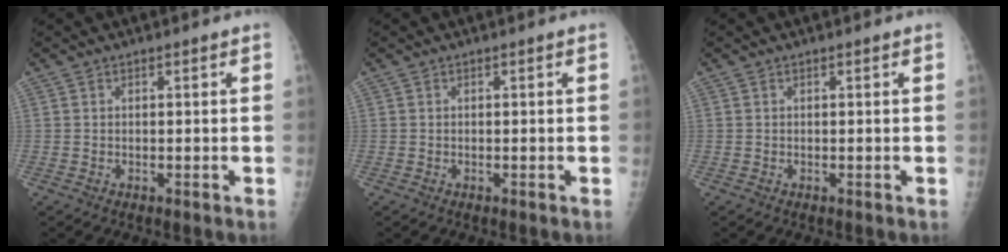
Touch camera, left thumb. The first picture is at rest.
{"total": 0.0}
{"total": 0.0}